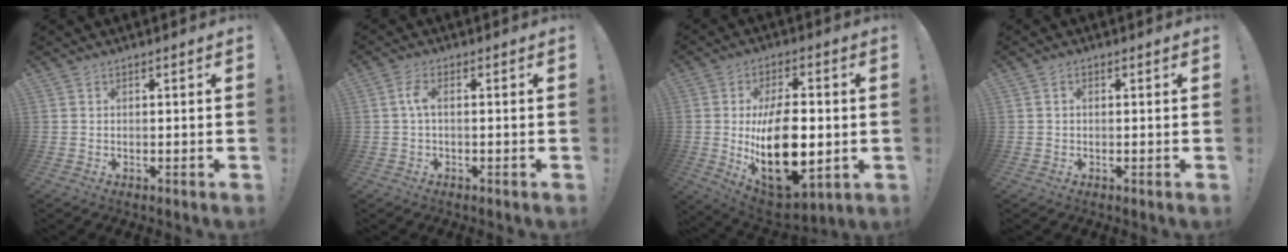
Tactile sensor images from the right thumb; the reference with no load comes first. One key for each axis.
{"total": 3.8, "fx": 0.1, "fy": 1.1, "fz": 3.7, "tx": -0.075, "ty": 0.001, "tz": -0.001}
{"total": 22.5, "fx": -1.5, "fy": 12.0, "fz": 19.1, "tx": -0.332, "ty": -0.015, "tz": -0.014}
{"total": 1.0, "fx": 0.0, "fy": 0.7, "fz": 0.8, "tx": -0.020, "ty": 0.005, "tz": 0.000}